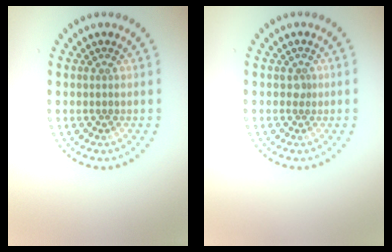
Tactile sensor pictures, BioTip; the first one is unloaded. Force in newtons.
{"total": 0.8, "press": 0.5, "slide": 0.6}